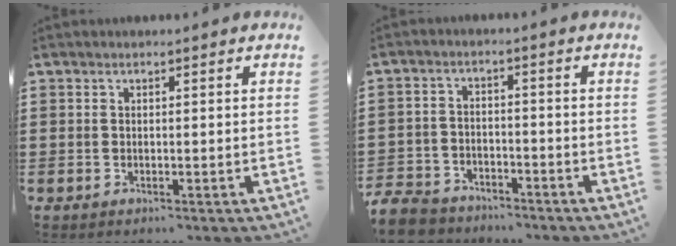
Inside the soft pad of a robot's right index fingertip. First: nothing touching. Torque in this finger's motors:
{"motor_torque": [-1.01, 1.13, -1.05, -0.21]}